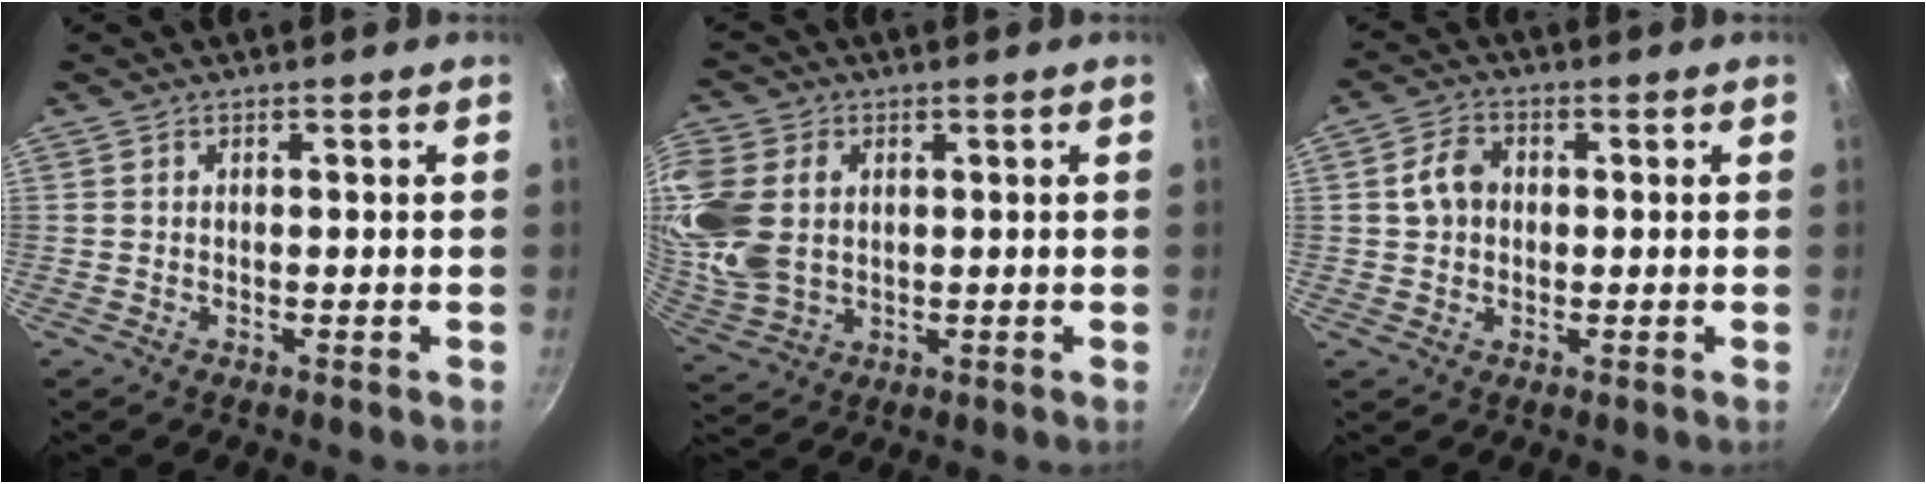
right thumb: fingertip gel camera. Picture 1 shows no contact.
{"total": 13.6, "force": [2.0, 10.1, 8.8], "torque": [-0.186, -0.010, 0.047]}
{"total": 5.2, "force": [0.4, 4.2, 3.1], "torque": [-0.041, 0.014, 0.001]}